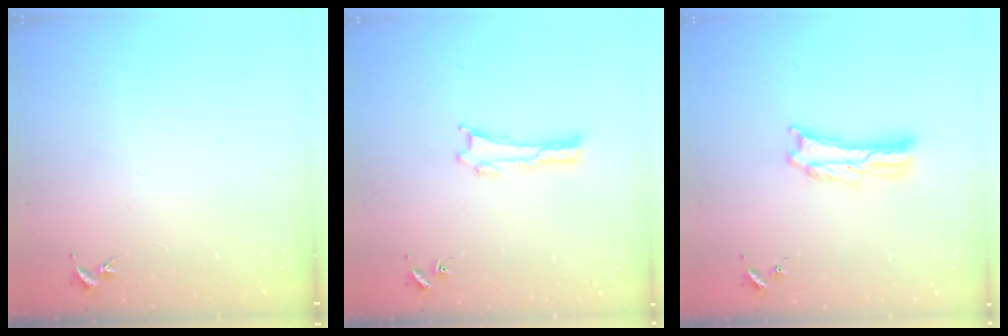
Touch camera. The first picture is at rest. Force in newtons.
{"total": 0.0}
{"total": 1.6, "press": 1.6, "slide": 0.3}